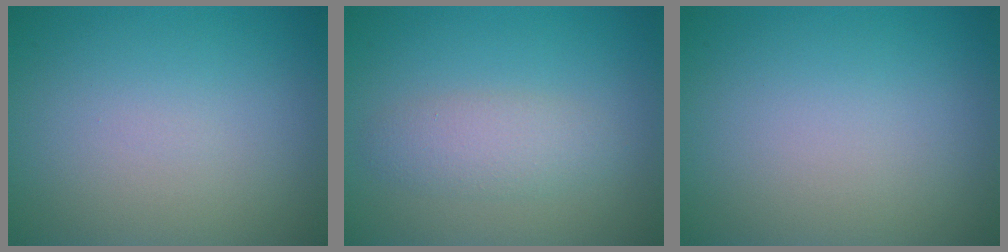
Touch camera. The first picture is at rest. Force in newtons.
{"total": 2.6, "press": 2.6, "slide": 0.0}
{"total": 0.0}